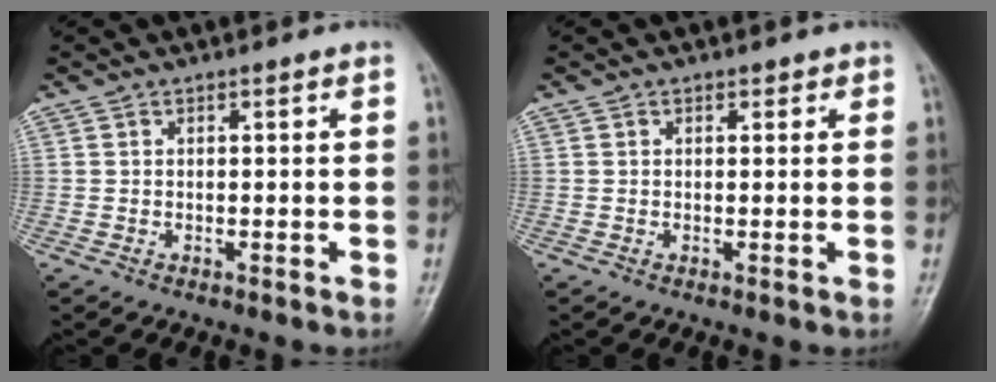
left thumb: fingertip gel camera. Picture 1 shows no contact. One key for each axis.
{"total": 1.1, "fx": 0.6, "fy": 0.8, "fz": 0.4, "tx": 0.008, "ty": -0.002, "tz": 0.004}